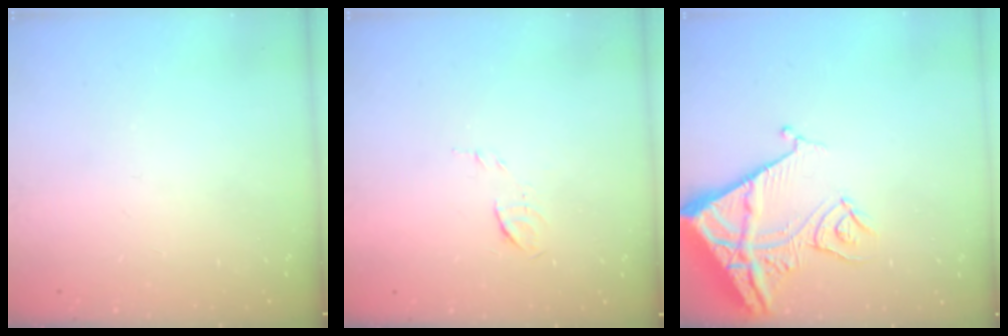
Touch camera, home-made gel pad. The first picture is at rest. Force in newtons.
{"total": 5.0, "press": 4.9, "slide": 1.2}
{"total": 13.5, "press": 13.5, "slide": 1.4}